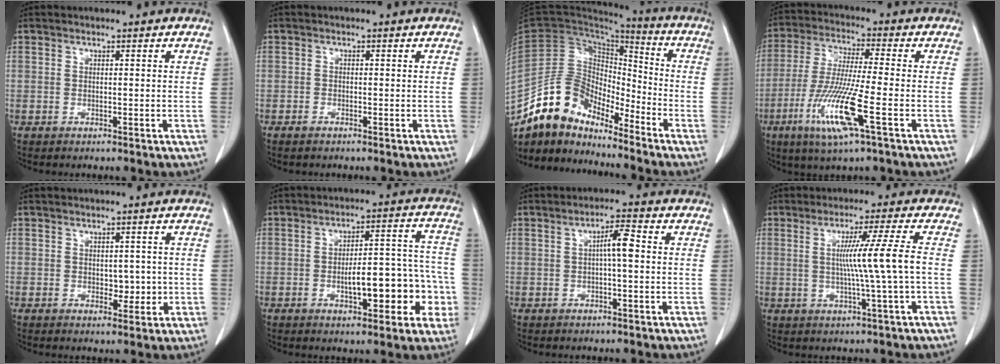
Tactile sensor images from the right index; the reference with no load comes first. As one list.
[{"total": 1.4, "force": [-0.9, 0.7, 0.8], "torque": [-0.017, 0.000, -0.013]}, {"total": 13.5, "force": [-11.3, 5.7, 4.5], "torque": [-0.087, 0.051, -0.215]}, {"total": 13.0, "force": [-5.1, 0.4, 12.0], "torque": [-0.253, -0.027, -0.099]}, {"total": 3.6, "force": [-0.3, 2.3, 2.8], "torque": [-0.037, 0.005, 0.006]}, {"total": 12.9, "force": [-3.5, 4.7, 11.5], "torque": [-0.146, 0.041, -0.041]}, {"total": 4.3, "force": [0.3, 0.8, 4.3], "torque": [-0.075, 0.013, 0.004]}, {"total": 8.1, "force": [0.0, -2.0, 7.9], "torque": [-0.134, -0.001, 0.008]}]